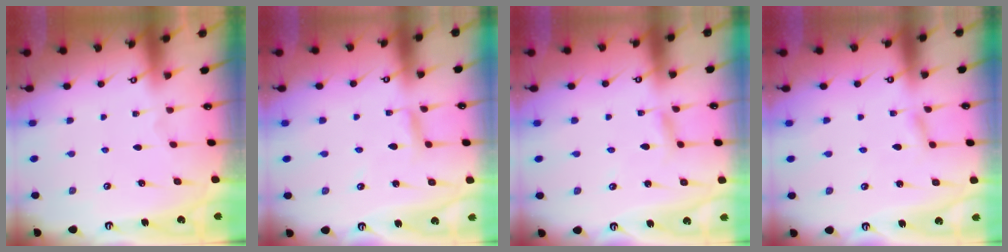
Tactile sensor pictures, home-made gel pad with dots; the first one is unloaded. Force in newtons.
{"total": 2.3, "press": 2.3, "slide": 0.2}
{"total": 2.8, "press": 2.8, "slide": 0.3}
{"total": 1.7, "press": 1.7, "slide": 0.2}